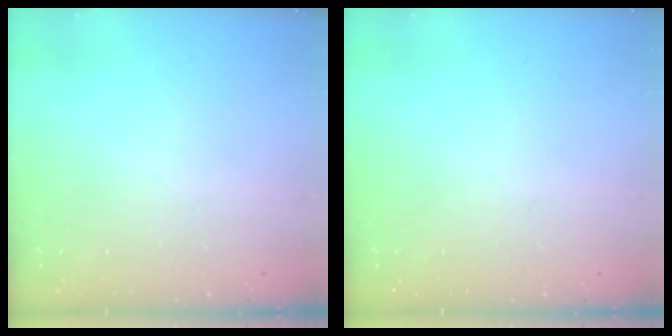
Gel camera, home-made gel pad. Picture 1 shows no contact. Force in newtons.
{"total": 0.0}